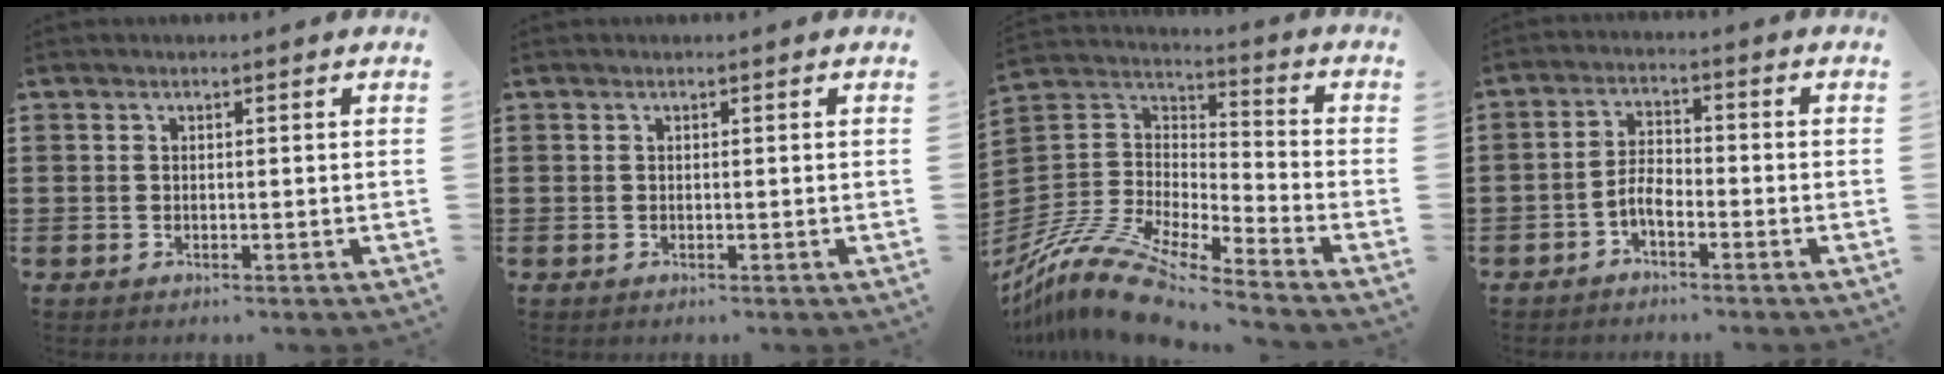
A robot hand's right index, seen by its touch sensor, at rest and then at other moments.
{"total": 0.0}
{"total": 13.2, "force": [-11.4, 2.1, 6.3], "torque": [-0.142, 0.021, -0.230]}
{"total": 3.4, "force": [-2.1, 1.4, 2.3], "torque": [-0.057, 0.004, -0.044]}